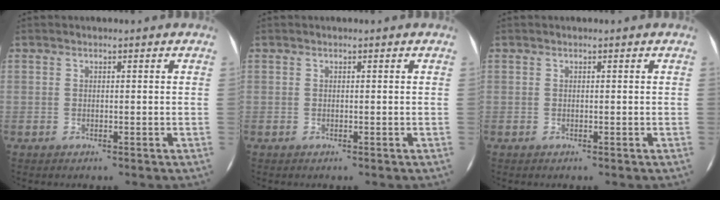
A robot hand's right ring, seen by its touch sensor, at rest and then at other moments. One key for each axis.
{"total": 0.0}
{"total": 0.0}